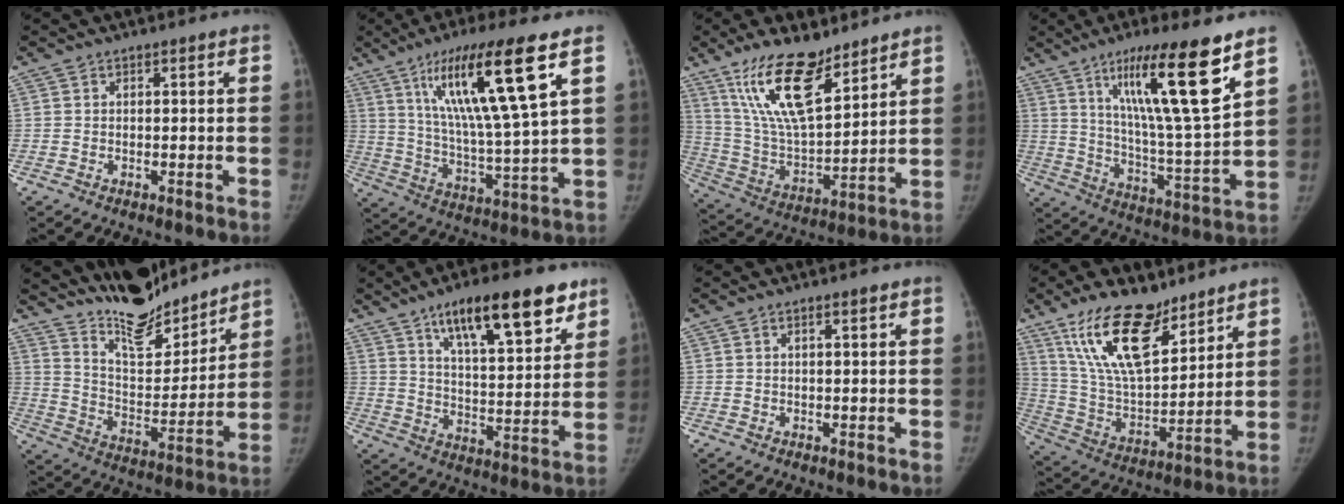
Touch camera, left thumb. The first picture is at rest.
{"total": 19.5, "force": [9.1, 1.8, 17.1], "torque": [-0.302, -0.041, 0.160]}
{"total": 18.4, "force": [12.2, 6.5, 12.1], "torque": [-0.195, -0.067, 0.238]}
{"total": 20.1, "force": [11.2, 1.7, 16.6], "torque": [-0.255, -0.059, 0.191]}
{"total": 17.6, "force": [15.9, 4.3, 6.2], "torque": [-0.060, -0.111, 0.273]}
{"total": 19.7, "force": [12.1, 6.2, 14.3], "torque": [-0.184, -0.047, 0.195]}
{"total": 1.6, "force": [1.0, 0.2, 1.3], "torque": [-0.023, -0.001, 0.016]}
{"total": 19.7, "force": [13.0, 8.1, 12.5], "torque": [-0.194, -0.071, 0.248]}